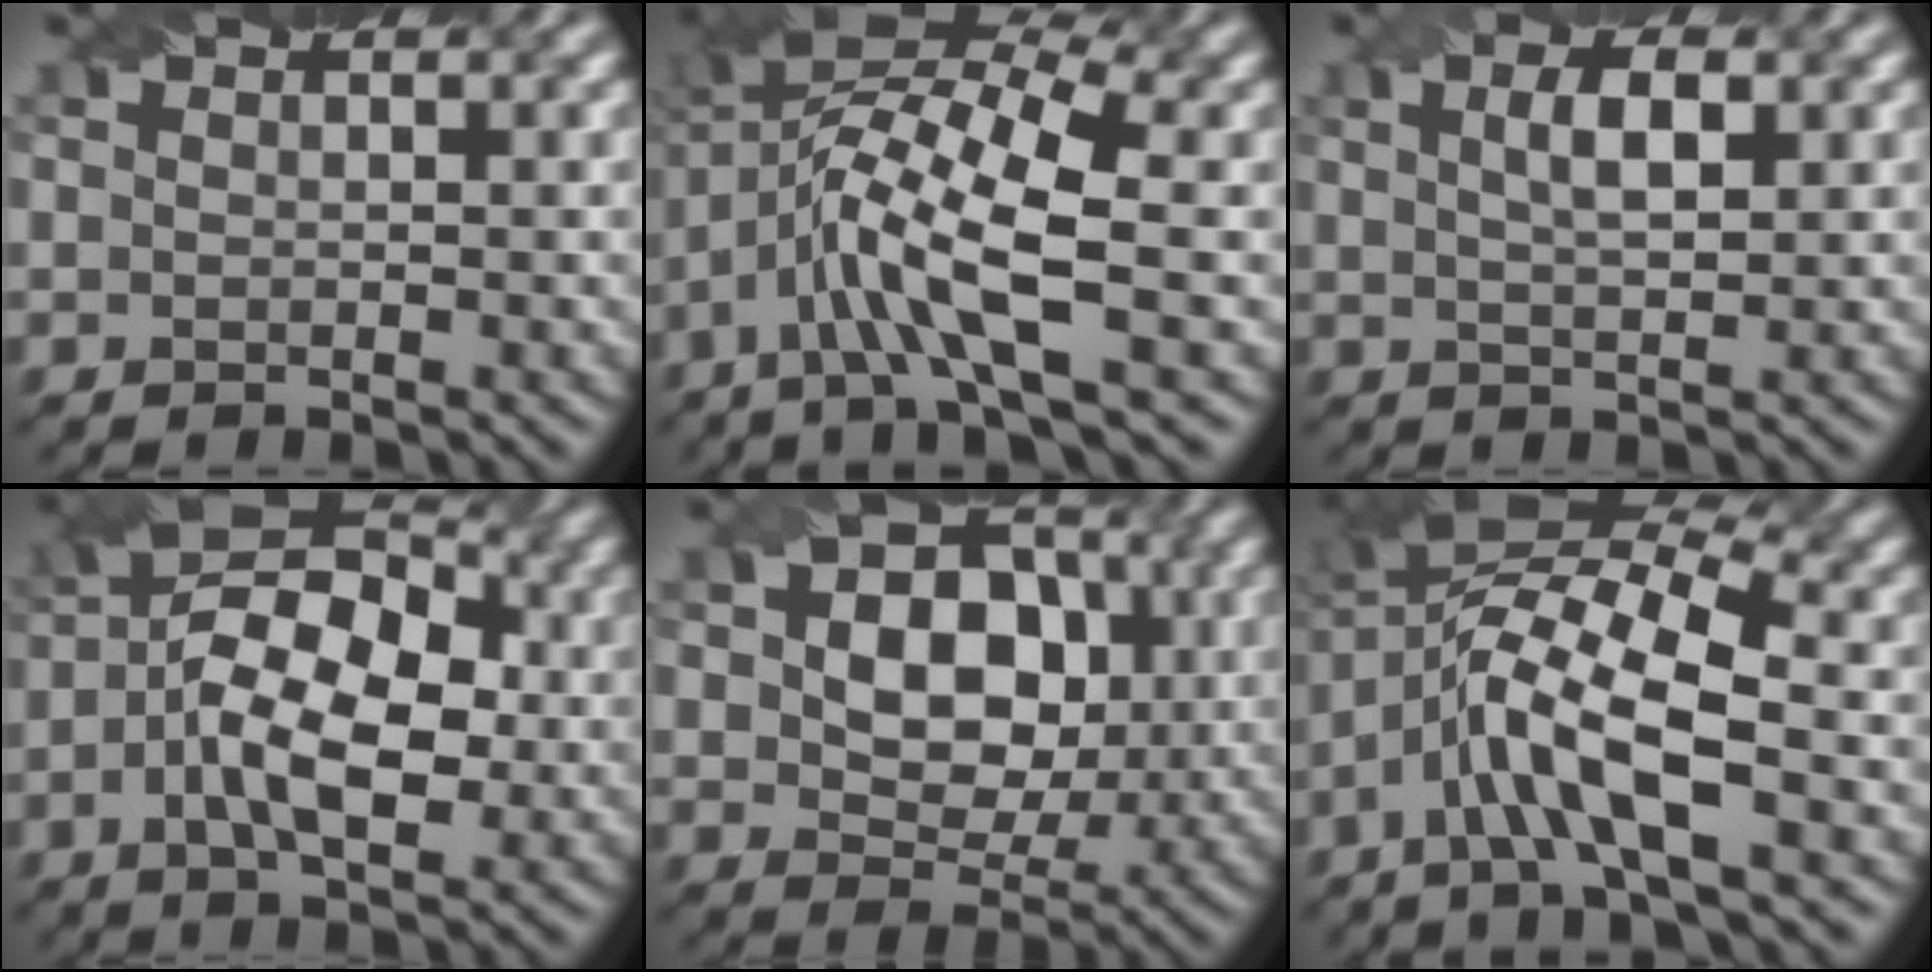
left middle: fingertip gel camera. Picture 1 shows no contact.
{"total": 10.0, "force": [-1.7, 2.8, 9.4], "torque": [-0.186, 0.018, -0.043]}
{"total": 3.0, "force": [1.1, 0.9, 2.7], "torque": [-0.048, 0.006, 0.021]}
{"total": 9.8, "force": [-0.7, 5.0, 8.4], "torque": [-0.141, 0.021, -0.021]}
{"total": 8.7, "force": [1.0, 6.3, 6.0], "torque": [-0.088, 0.005, 0.013]}
{"total": 9.9, "force": [-2.1, 3.0, 9.2], "torque": [-0.181, 0.019, -0.052]}